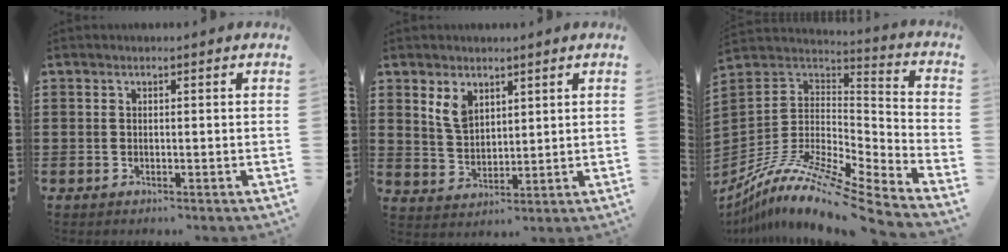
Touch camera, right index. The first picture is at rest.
{"total": 4.5, "force": [2.5, 2.8, 2.5], "torque": [-0.059, 0.009, 0.046]}
{"total": 11.6, "force": [-8.9, 1.3, 7.3], "torque": [-0.146, -0.002, -0.172]}